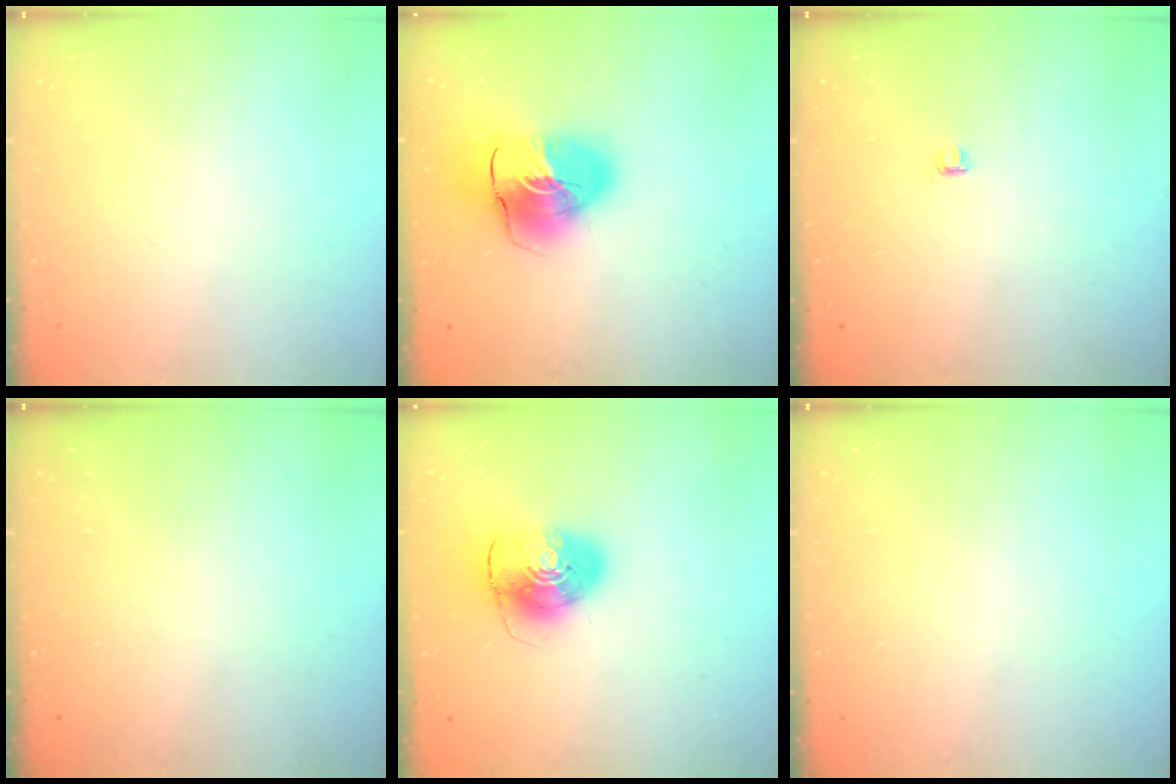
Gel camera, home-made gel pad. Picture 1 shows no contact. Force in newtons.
{"total": 16.2, "press": 16.0, "slide": 2.3}
{"total": 2.8, "press": 2.8, "slide": 0.4}
{"total": 0.0}
{"total": 9.9, "press": 9.8, "slide": 1.6}
{"total": 0.0}